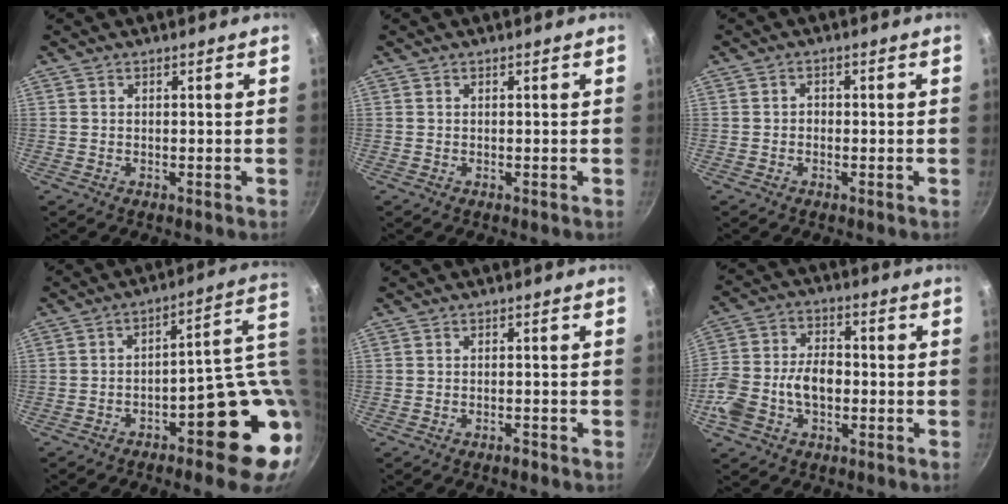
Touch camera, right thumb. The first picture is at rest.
{"total": 0.0}
{"total": 1.2, "force": [-0.4, 1.0, 0.5], "torque": [-0.006, 0.005, -0.009]}
{"total": 18.4, "force": [-1.6, 7.1, 16.9], "torque": [-0.172, 0.010, -0.013]}
{"total": 1.3, "force": [-1.1, 0.4, 0.7], "torque": [-0.014, 0.012, -0.014]}
{"total": 12.6, "force": [-3.0, 8.3, 9.0], "torque": [-0.159, 0.035, -0.065]}